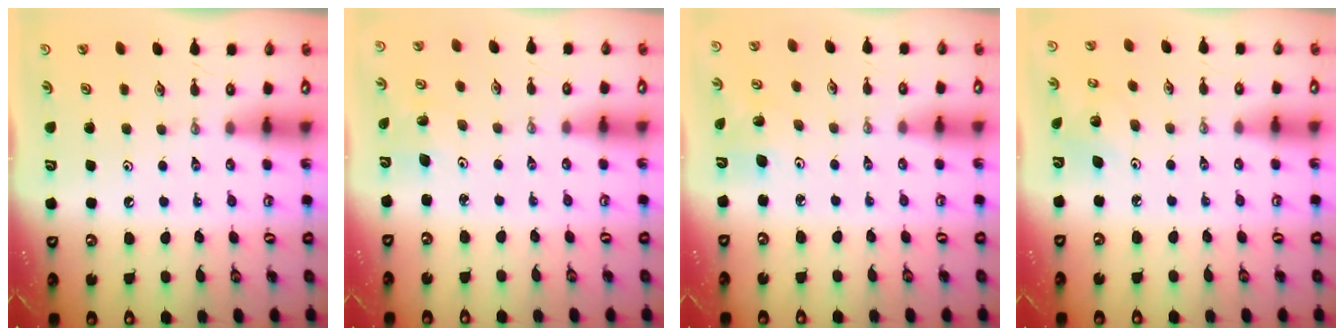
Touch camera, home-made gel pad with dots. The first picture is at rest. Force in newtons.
{"total": 3.5, "press": 3.5, "slide": 0.3}
{"total": 4.3, "press": 4.1, "slide": 1.2}
{"total": 2.9, "press": 2.9, "slide": 0.2}